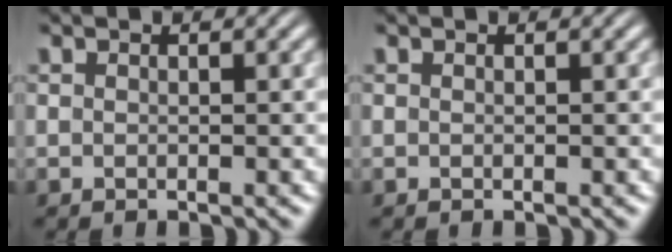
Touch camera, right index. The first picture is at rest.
{"total": 0.0}